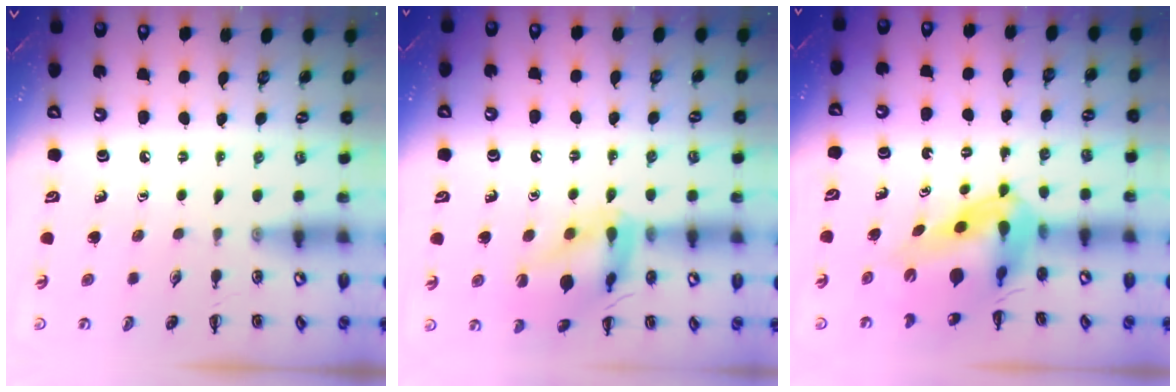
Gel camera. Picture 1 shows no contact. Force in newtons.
{"total": 13.9, "press": 13.8, "slide": 1.5}
{"total": 9.9, "press": 9.5, "slide": 2.9}